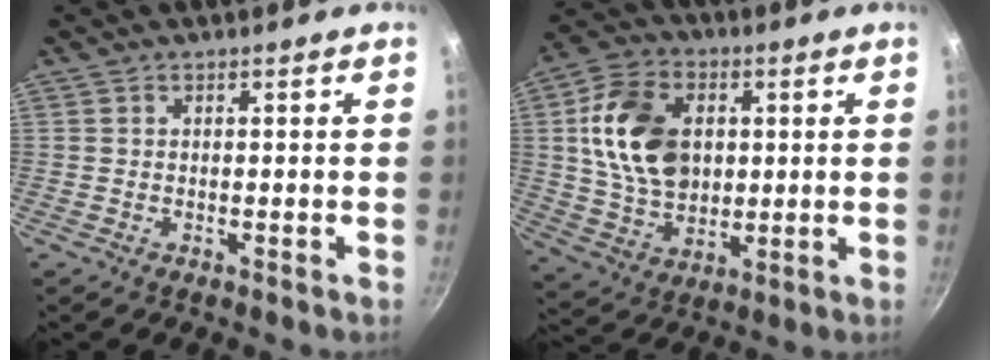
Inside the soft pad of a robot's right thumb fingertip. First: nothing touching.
{"total": 17.0, "force": [2.7, 12.2, 11.5], "torque": [-0.186, -0.003, 0.050]}